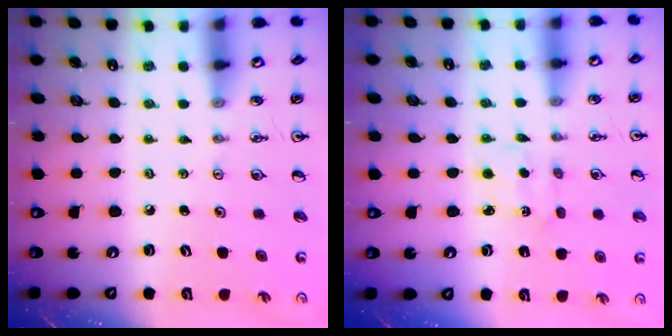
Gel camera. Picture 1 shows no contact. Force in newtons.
{"total": 2.5, "press": 2.4, "slide": 0.6}